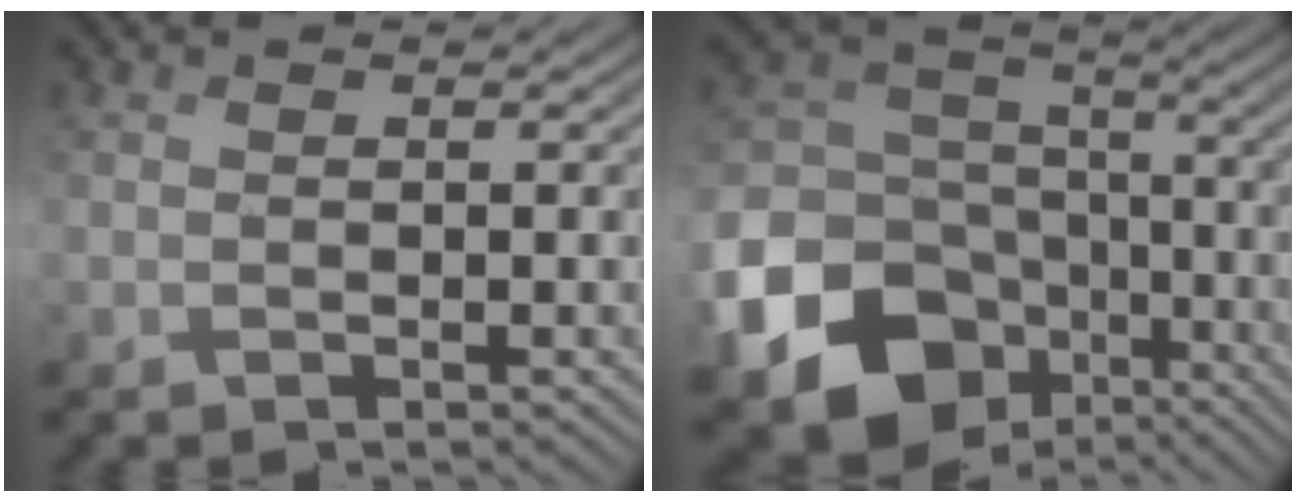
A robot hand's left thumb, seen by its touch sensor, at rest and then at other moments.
{"total": 19.5, "force": [-9.2, 15.4, 7.7], "torque": [-0.217, -0.060, -0.158]}